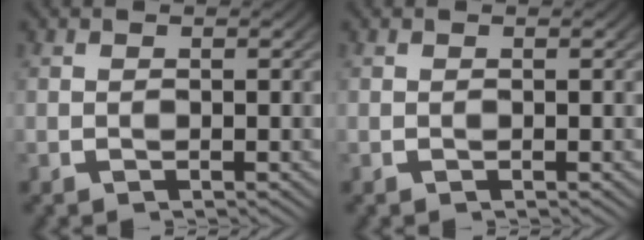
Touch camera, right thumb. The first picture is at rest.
{"total": 0.0}